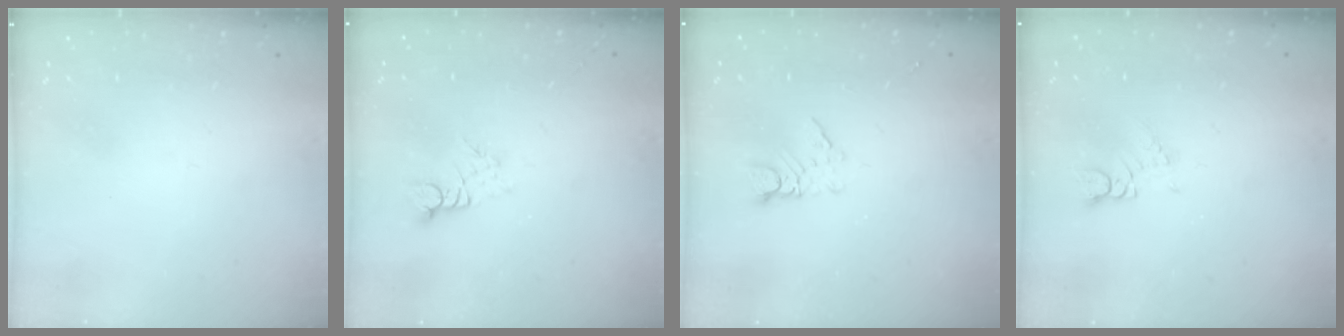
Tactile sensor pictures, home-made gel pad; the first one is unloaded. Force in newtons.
{"total": 2.7, "press": 2.7, "slide": 0.3}
{"total": 3.2, "press": 3.1, "slide": 0.3}
{"total": 1.3, "press": 1.3, "slide": 0.2}